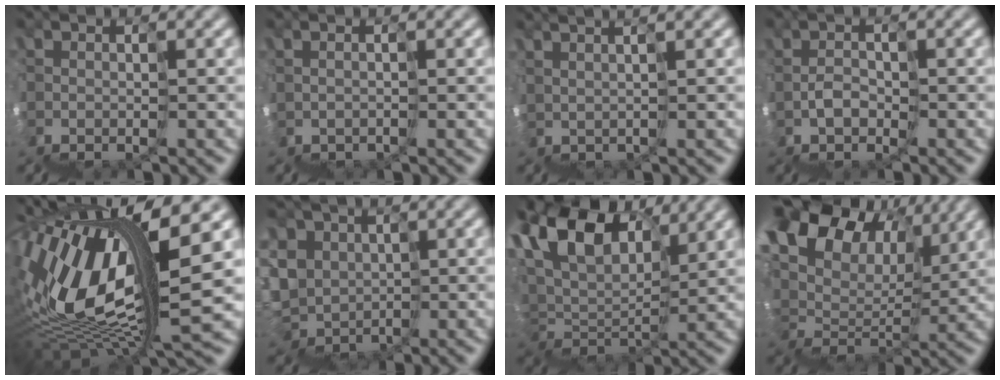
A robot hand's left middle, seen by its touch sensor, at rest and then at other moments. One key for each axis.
{"total": 1.9, "fx": 0.7, "fy": -1.4, "fz": -1.2, "tx": 0.025, "ty": 0.016, "tz": 0.008}
{"total": 4.5, "fx": 4.2, "fy": -1.5, "fz": 0.2, "tx": 0.032, "ty": 0.056, "tz": 0.062}
{"total": 1.6, "fx": 0.5, "fy": -0.9, "fz": -1.3, "tx": 0.022, "ty": 0.032, "tz": 0.000}
{"total": 7.7, "fx": 4.4, "fy": 1.7, "fz": 6.1, "tx": -0.148, "ty": 0.035, "tz": 0.072}
{"total": 3.5, "fx": 1.9, "fy": 1.4, "fz": -2.6, "tx": 0.034, "ty": 0.034, "tz": 0.011}
{"total": 6.6, "fx": 6.1, "fy": 2.2, "fz": 0.8, "tx": -0.025, "ty": 0.052, "tz": 0.097}
{"total": 10.3, "fx": 8.0, "fy": 5.6, "fz": 3.1, "tx": -0.084, "ty": 0.072, "tz": 0.134}